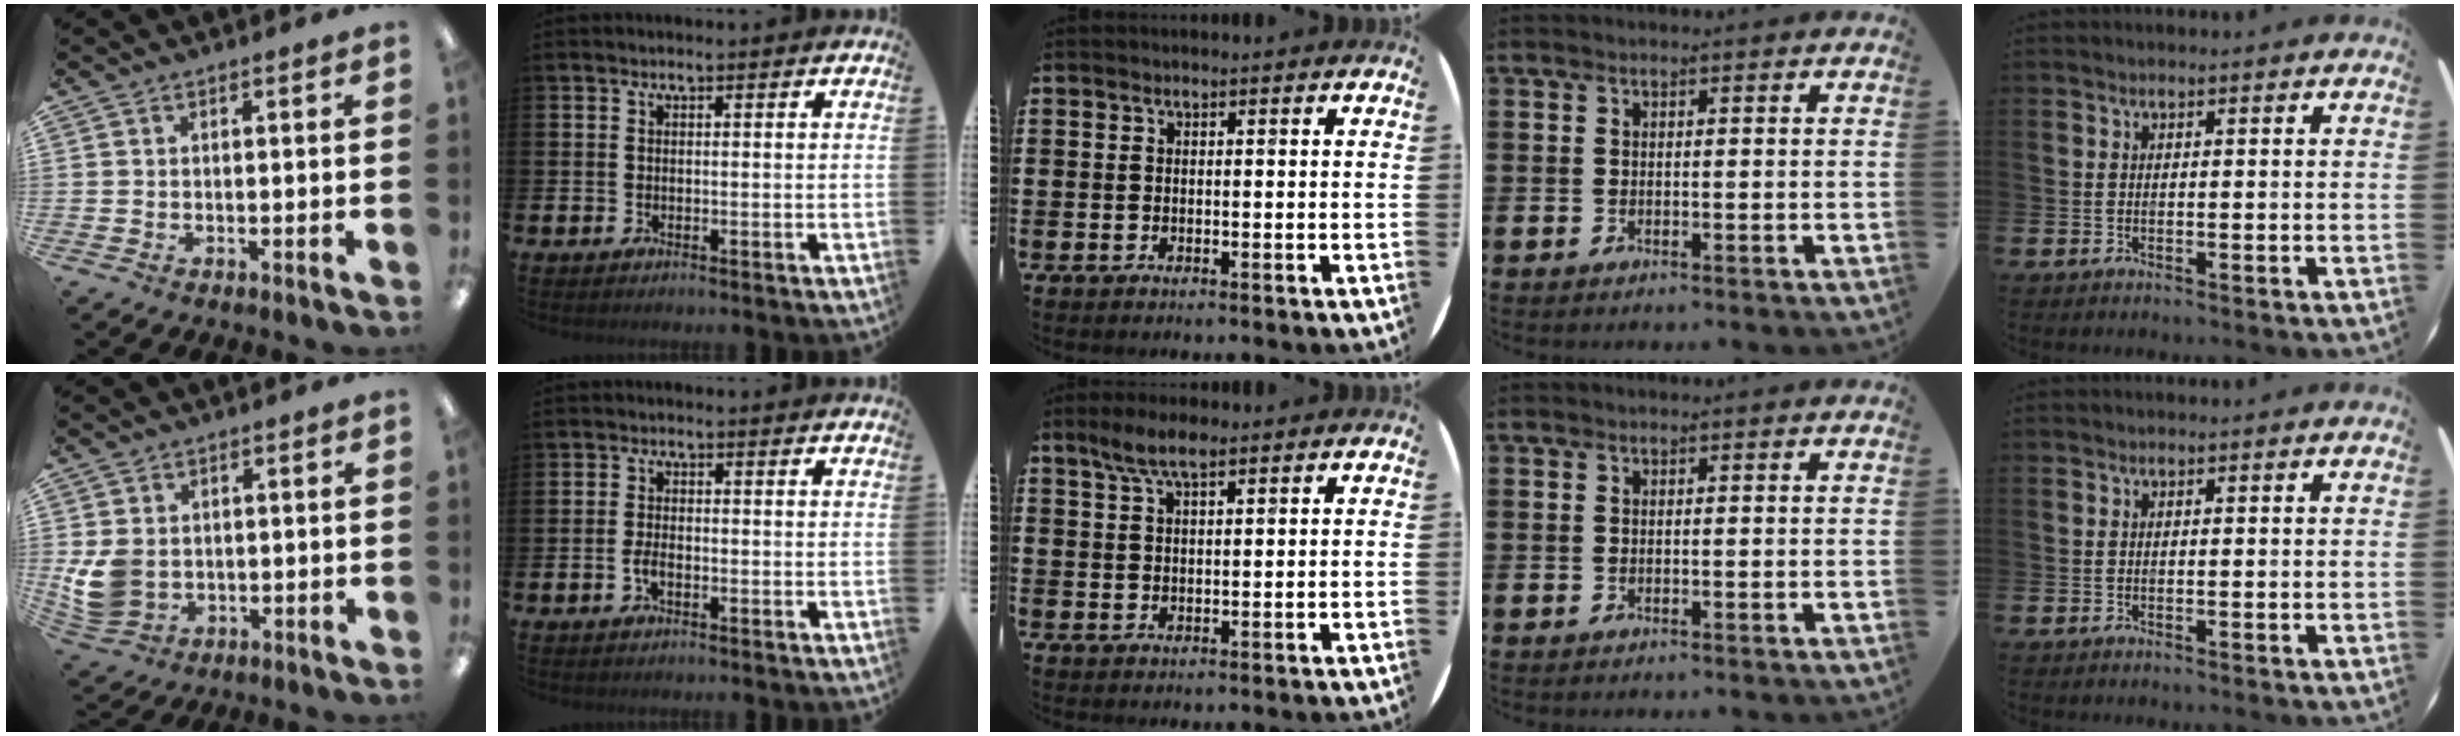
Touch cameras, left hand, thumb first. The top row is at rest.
{"thumb": {"total": 8.2, "force": [0.3, 6.8, 4.5], "torque": [-0.109, 0.009, 0.009]}, "index": {"total": 1.9, "force": [-0.7, 0.9, 1.5], "torque": [-0.031, 0.003, -0.014]}, "middle": {"total": 4.3, "force": [3.1, 1.2, 2.7], "torque": [-0.050, 0.002, 0.054]}}